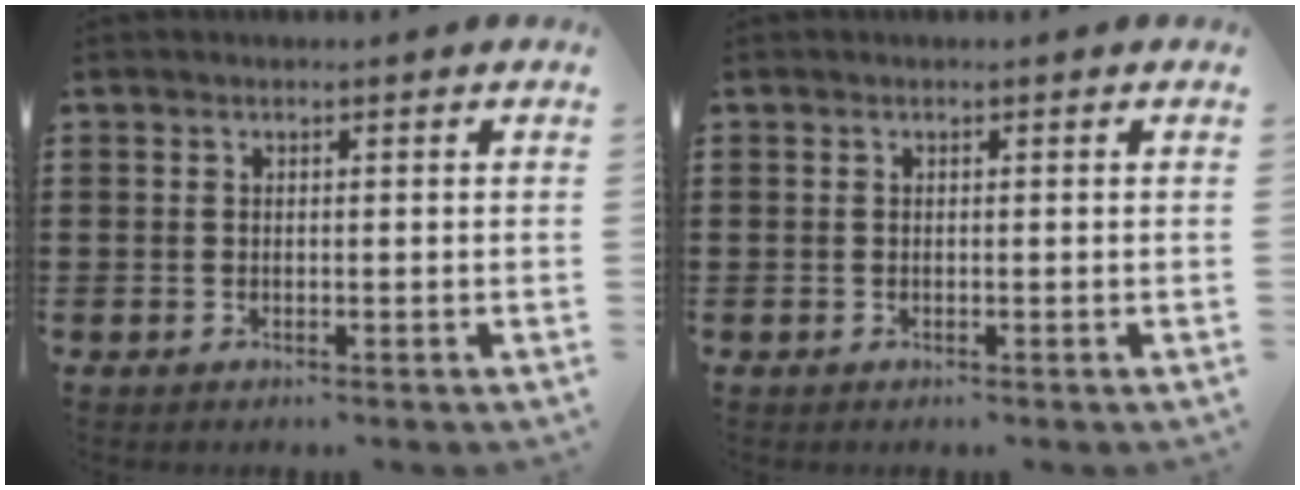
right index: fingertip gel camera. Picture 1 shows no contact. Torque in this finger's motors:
{"motor_torque": [0.04, 0.03, 0.00, 0.00]}